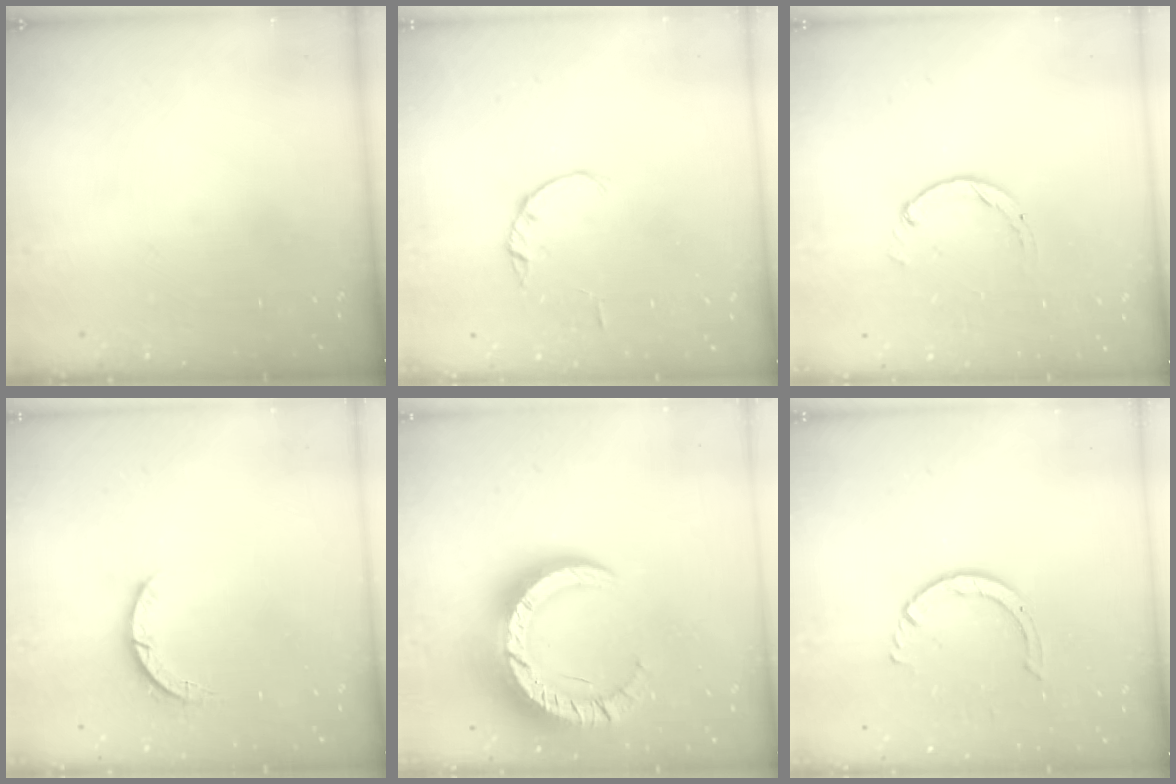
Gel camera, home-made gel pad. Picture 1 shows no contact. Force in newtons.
{"total": 1.0, "press": 1.0, "slide": 0.2}
{"total": 0.7, "press": 0.7, "slide": 0.2}
{"total": 2.7, "press": 2.7, "slide": 0.4}
{"total": 17.5, "press": 17.4, "slide": 1.5}
{"total": 4.4, "press": 4.3, "slide": 0.4}